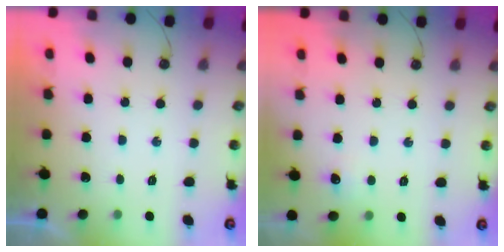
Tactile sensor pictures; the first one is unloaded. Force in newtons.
{"total": 4.6, "press": 4.6, "slide": 0.6}